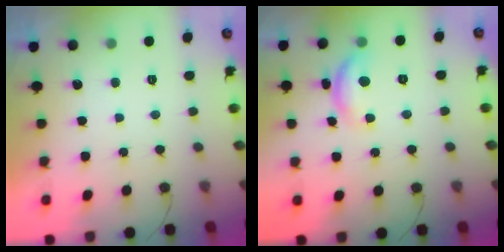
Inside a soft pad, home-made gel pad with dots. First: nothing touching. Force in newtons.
{"total": 10.5, "press": 10.5, "slide": 0.5}